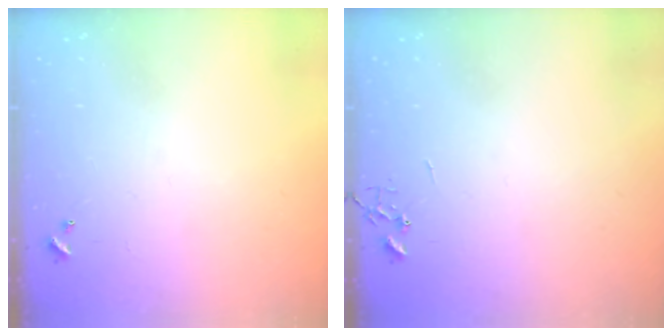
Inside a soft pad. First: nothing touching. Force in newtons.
{"total": 0.0}